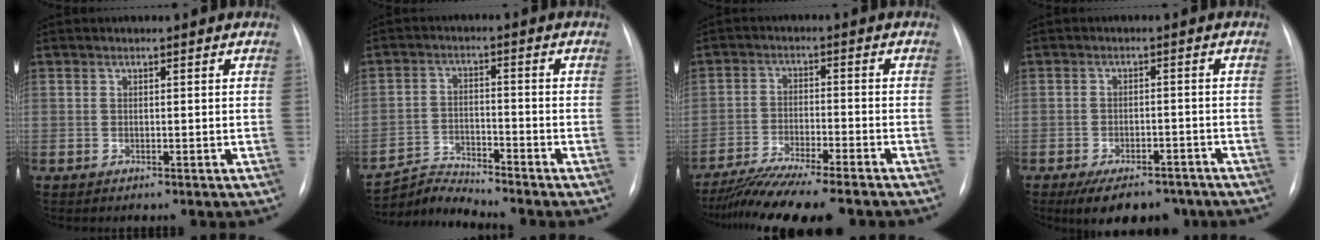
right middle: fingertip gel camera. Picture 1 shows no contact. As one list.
[{"total": 5.5, "force": [-5.1, -1.4, -1.4], "torque": [0.014, -0.009, -0.093]}, {"total": 13.2, "force": [-11.4, 0.3, 6.6], "torque": [-0.106, -0.026, -0.179]}, {"total": 9.6, "force": [-7.4, 4.1, 4.5], "torque": [-0.061, 0.001, -0.104]}]